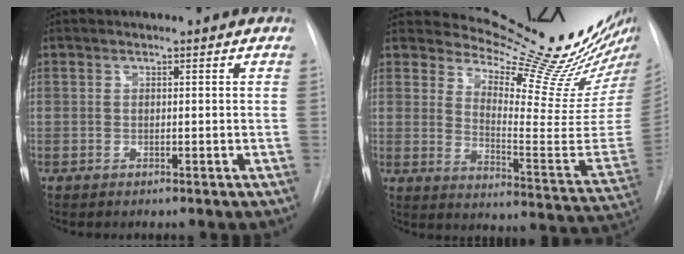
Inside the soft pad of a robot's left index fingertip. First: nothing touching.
{"total": 21.6, "force": [19.7, 2.0, 8.6], "torque": [-0.120, -0.123, 0.252]}